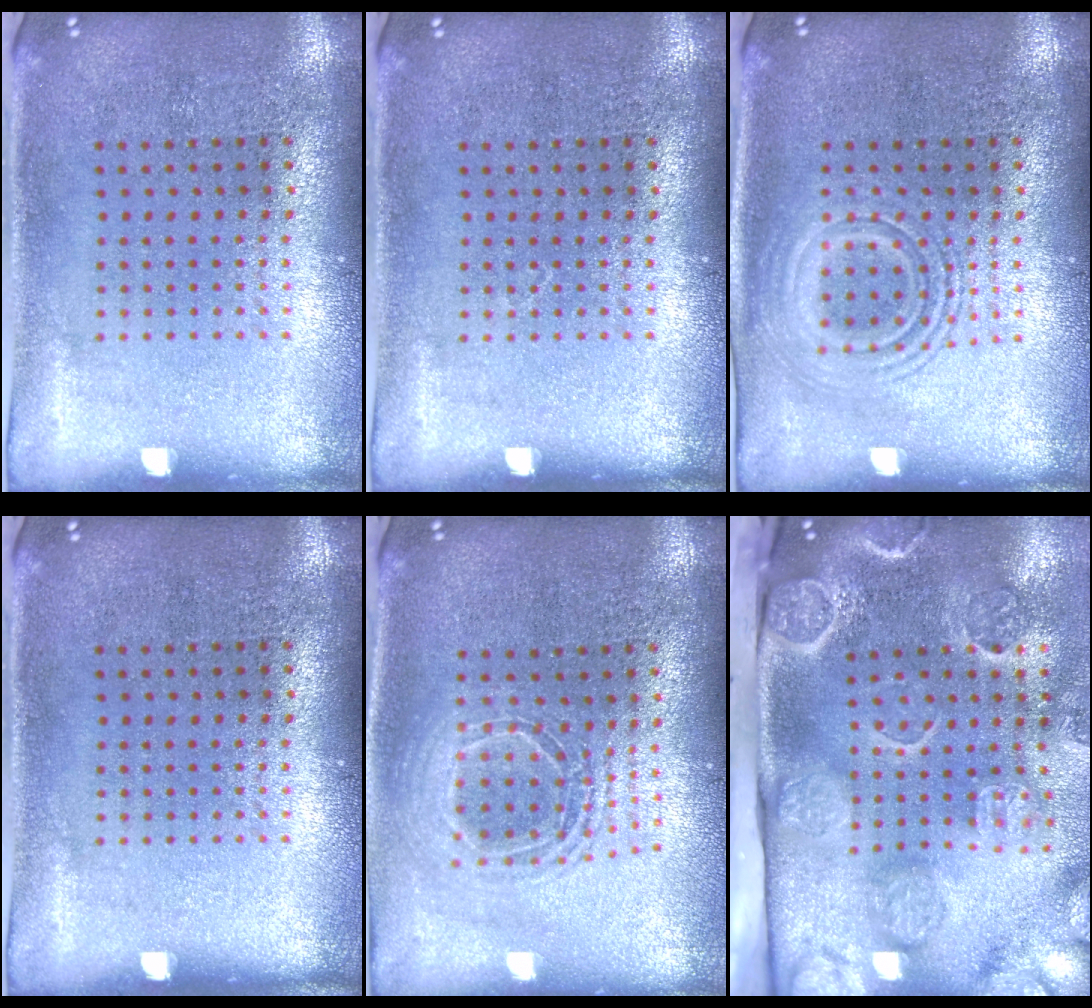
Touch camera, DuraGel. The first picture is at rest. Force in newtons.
{"total": 0.0}
{"total": 2.5, "press": 2.4, "slide": 0.4}
{"total": 0.0}
{"total": 1.6, "press": 1.3, "slide": 0.8}
{"total": 4.8, "press": 3.6, "slide": 3.3}